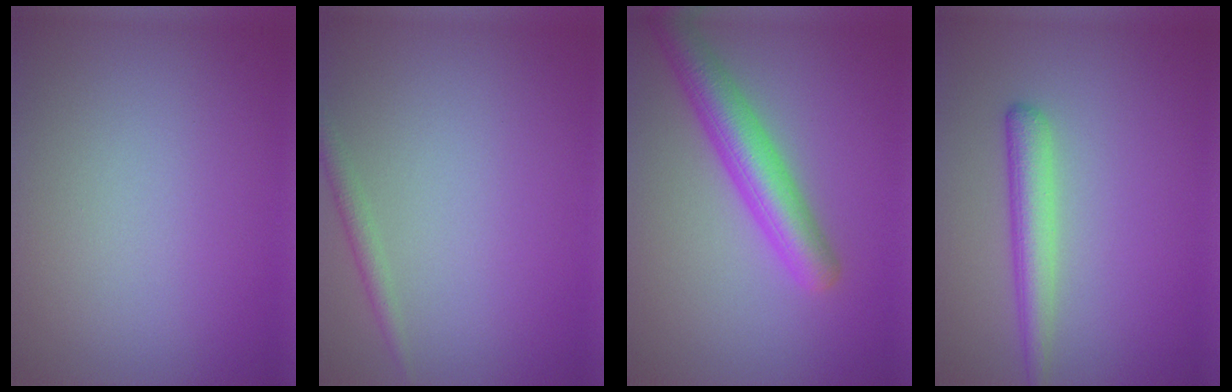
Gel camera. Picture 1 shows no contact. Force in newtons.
{"total": 1.4, "press": 1.4, "slide": 0.0}
{"total": 5.2, "press": 5.2, "slide": 0.1}
{"total": 2.9, "press": 2.9, "slide": 0.1}